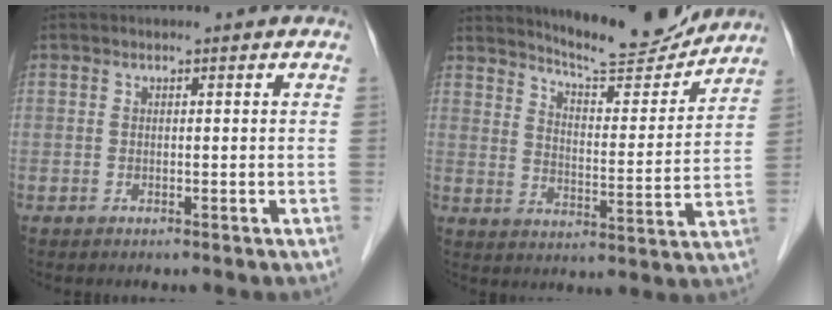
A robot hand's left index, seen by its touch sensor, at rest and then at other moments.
{"total": 13.9, "force": [13.3, 1.1, 3.8], "torque": [-0.062, -0.018, 0.191]}